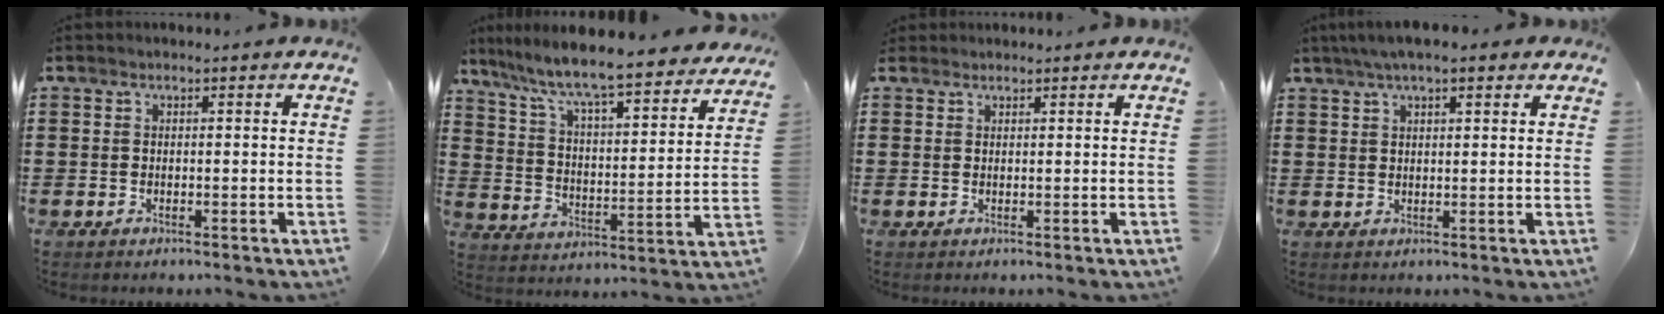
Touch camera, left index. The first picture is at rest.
{"total": 7.7, "force": [7.0, 0.1, 3.4], "torque": [-0.095, -0.054, 0.113]}
{"total": 0.9, "force": [0.8, 0.4, 0.0], "torque": [-0.003, 0.002, 0.016]}
{"total": 4.0, "force": [2.7, 1.0, 2.7], "torque": [-0.058, 0.007, 0.048]}